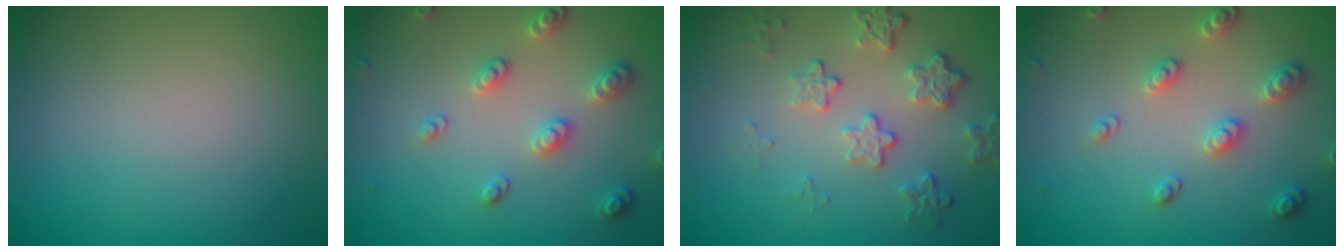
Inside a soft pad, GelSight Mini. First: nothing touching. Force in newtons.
{"total": 2.9, "press": 2.7, "slide": 1.0}
{"total": 4.0, "press": 3.0, "slide": 2.6}
{"total": 2.9, "press": 2.7, "slide": 1.0}